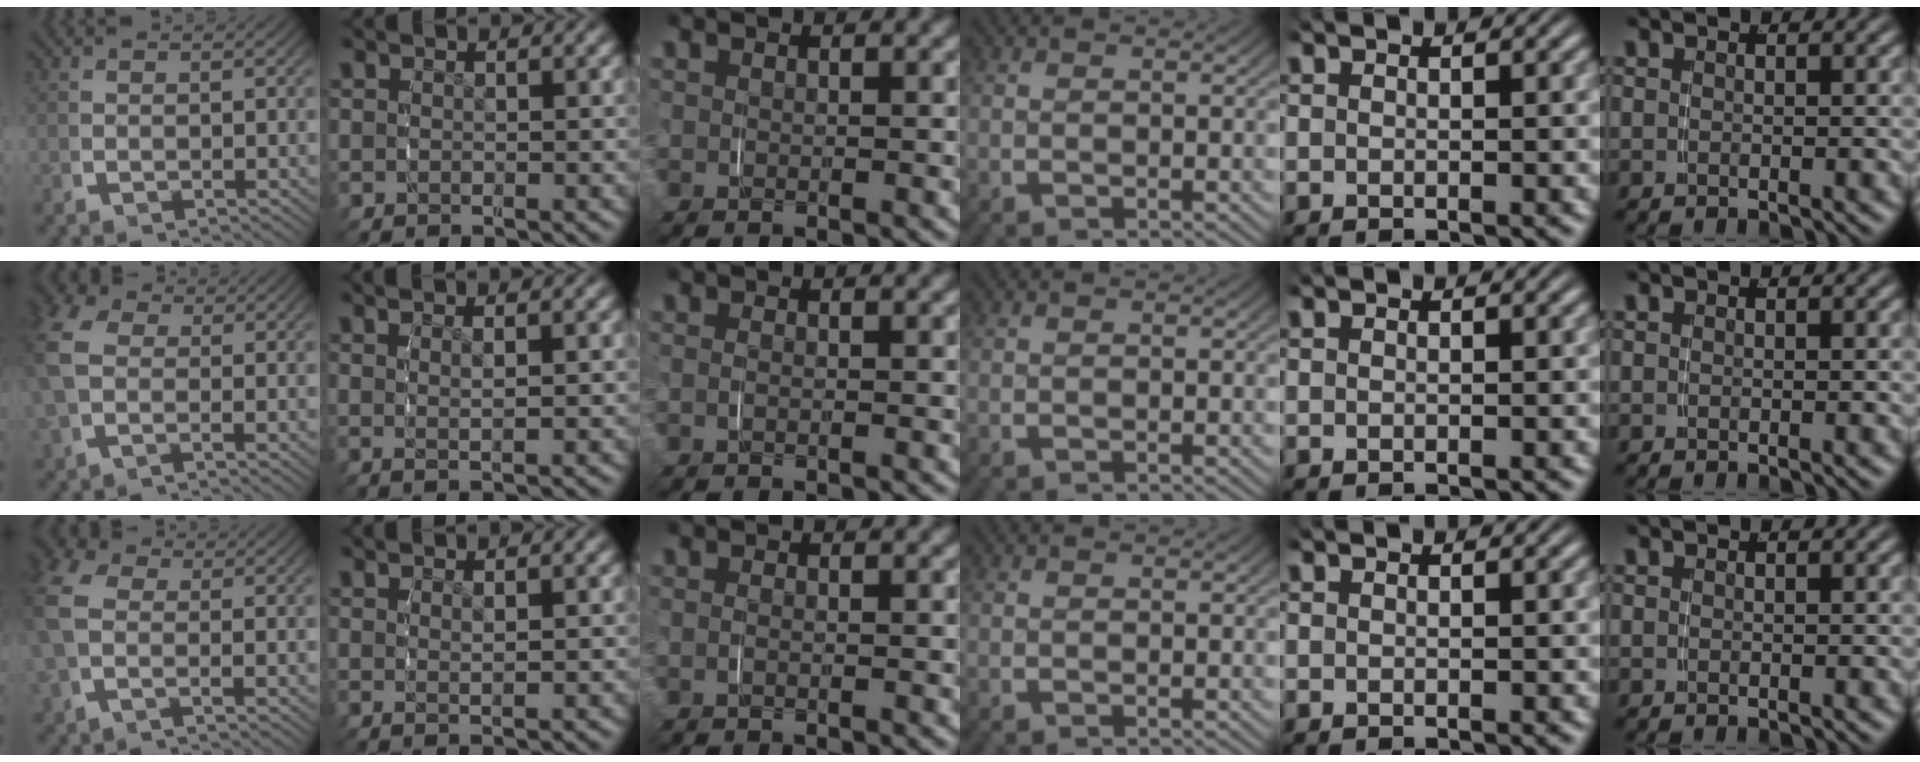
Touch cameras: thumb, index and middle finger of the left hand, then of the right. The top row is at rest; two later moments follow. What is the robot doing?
{"motion": "grasp_and_lifting", "object": "jacket"}